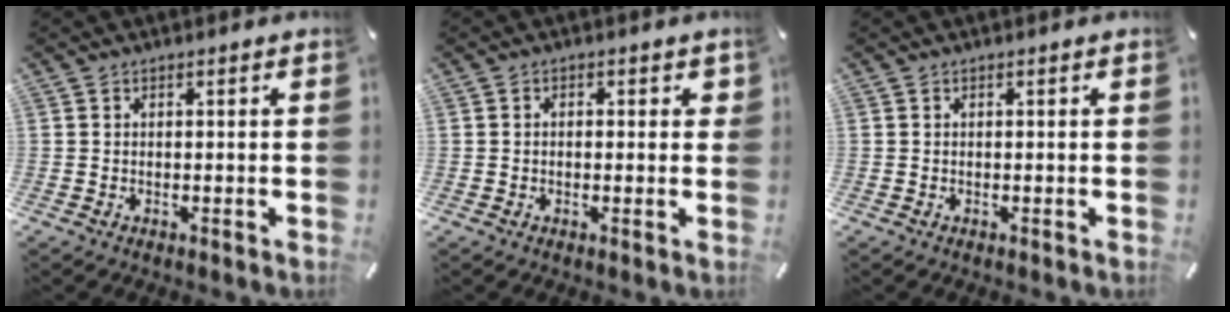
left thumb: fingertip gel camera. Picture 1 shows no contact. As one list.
[{"total": 1.7, "force": [-0.2, 1.2, 1.1], "torque": [-0.012, 0.003, -0.007]}, {"total": 0.0}]